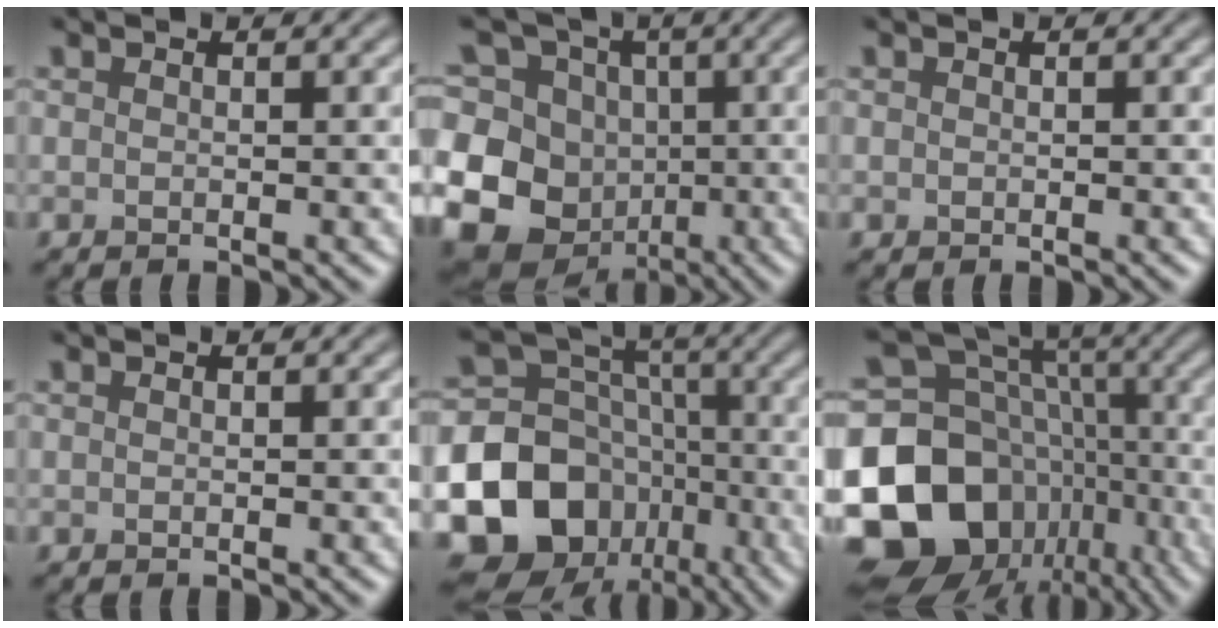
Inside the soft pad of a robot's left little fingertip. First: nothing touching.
{"total": 20.3, "force": [-4.0, 18.3, 7.7], "torque": [-0.182, 0.004, -0.105]}
{"total": 0.0}
{"total": 0.0}
{"total": 16.4, "force": [-6.7, 13.6, 6.2], "torque": [-0.141, -0.026, -0.125]}
{"total": 18.4, "force": [-6.1, 15.0, 8.8], "torque": [-0.189, -0.009, -0.090]}